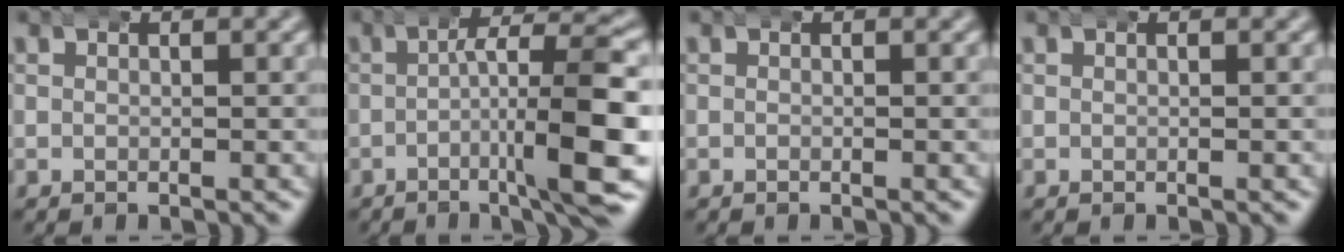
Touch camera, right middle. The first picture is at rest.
{"total": 7.8, "force": [-1.8, 1.4, 7.5], "torque": [-0.109, 0.001, -0.029]}
{"total": 0.0}
{"total": 0.0}